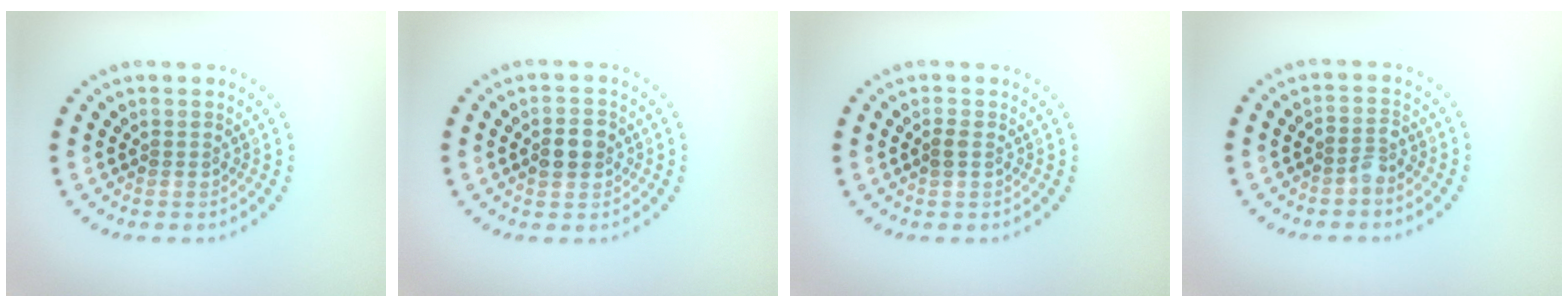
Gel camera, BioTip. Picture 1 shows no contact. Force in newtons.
{"total": 2.8, "press": 2.8, "slide": 0.2}
{"total": 0.9, "press": 0.9, "slide": 0.2}
{"total": 1.6, "press": 1.4, "slide": 0.8}